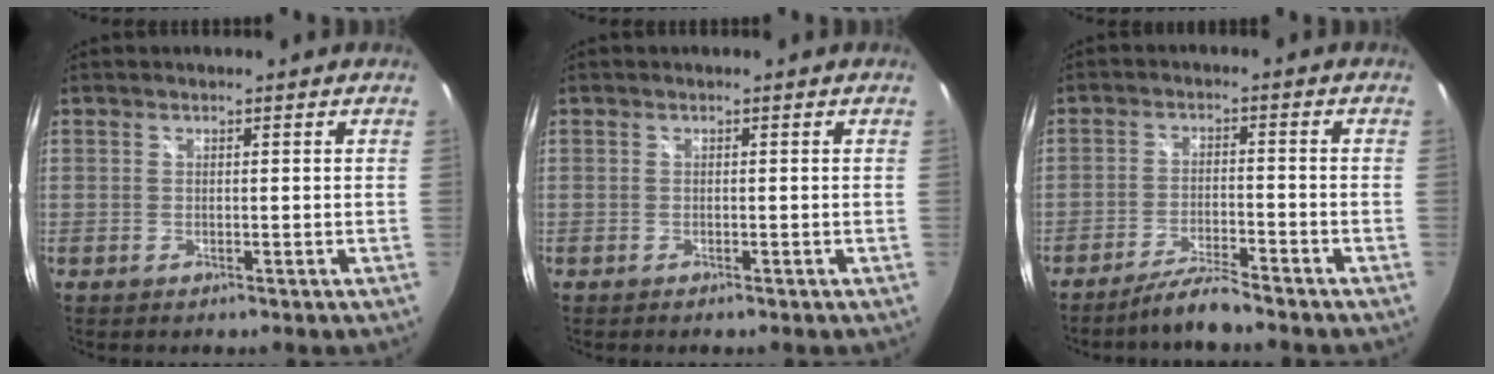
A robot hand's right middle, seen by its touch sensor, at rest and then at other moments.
{"total": 0.5, "force": [-0.4, 0.2, 0.2], "torque": [-0.004, -0.003, -0.009]}
{"total": 5.5, "force": [-5.1, -0.4, 2.2], "torque": [-0.062, -0.004, -0.093]}